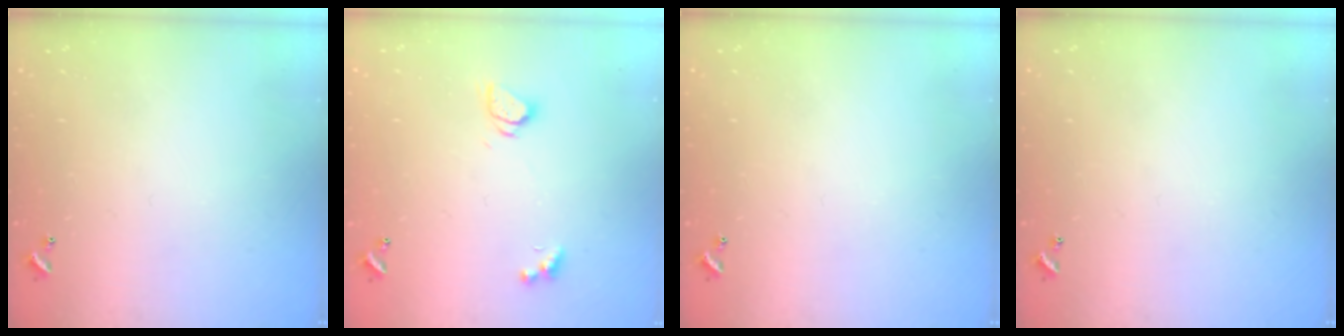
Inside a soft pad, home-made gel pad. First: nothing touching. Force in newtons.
{"total": 2.1, "press": 2.0, "slide": 0.6}
{"total": 0.0}
{"total": 0.0}